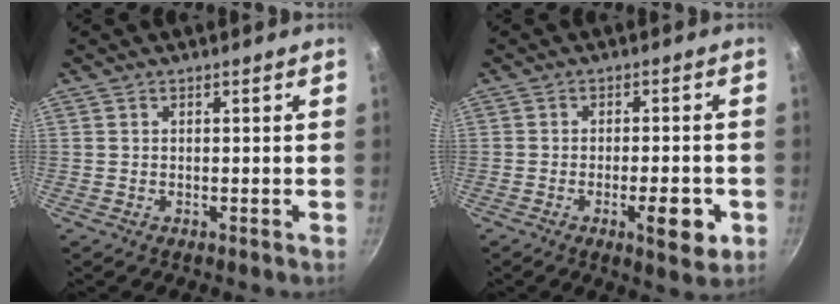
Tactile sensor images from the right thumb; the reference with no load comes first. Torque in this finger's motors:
{"motor_torque": [-0.03, 0.33, -0.24, -0.04, 0.02]}